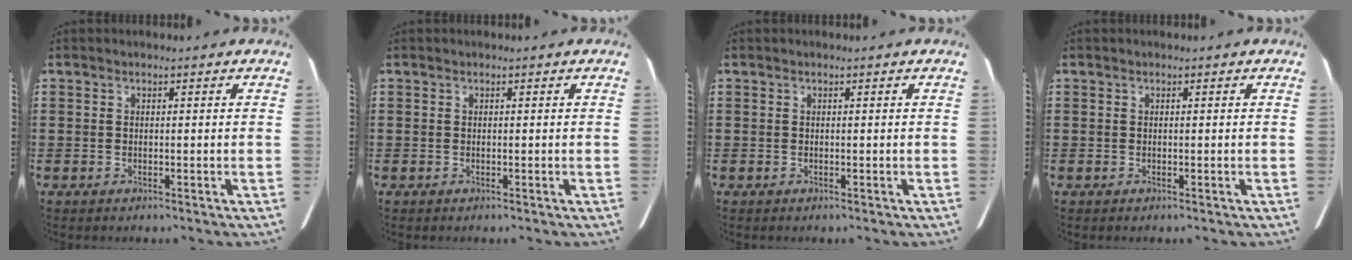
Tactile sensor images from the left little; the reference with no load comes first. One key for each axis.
{"total": 0.0}
{"total": 0.0}
{"total": 0.0}